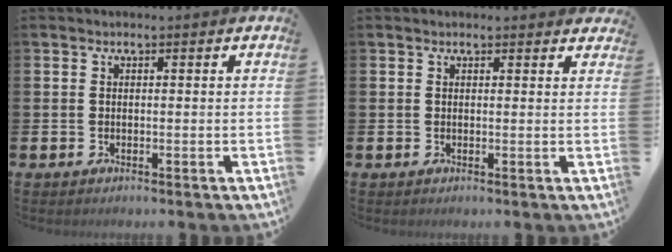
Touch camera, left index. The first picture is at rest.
{"total": 0.8, "force": [0.8, 0.2, 0.1], "torque": [-0.002, 0.002, 0.014]}